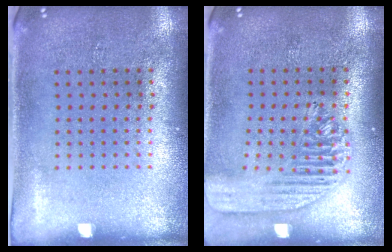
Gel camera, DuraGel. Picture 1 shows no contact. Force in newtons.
{"total": 1.8, "press": 1.7, "slide": 0.7}